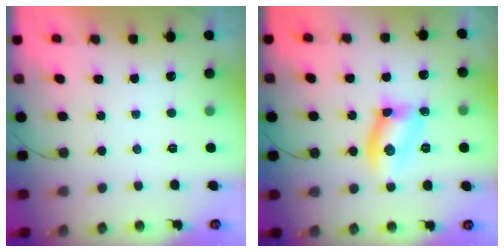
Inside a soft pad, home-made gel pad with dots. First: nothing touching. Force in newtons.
{"total": 8.0, "press": 8.0, "slide": 0.8}